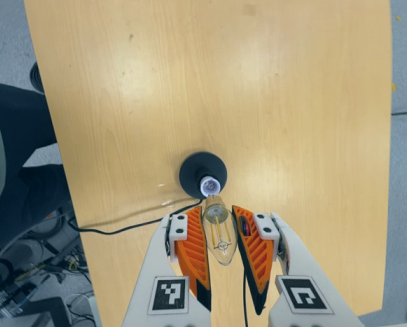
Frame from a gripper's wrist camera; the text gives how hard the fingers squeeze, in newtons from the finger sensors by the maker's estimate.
{"total": 15.9, "left": 17.2, "right": 14.5}